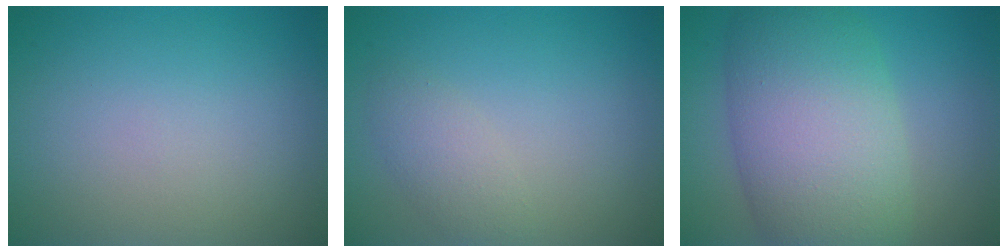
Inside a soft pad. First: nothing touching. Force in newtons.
{"total": 2.0, "press": 2.0, "slide": 0.2}
{"total": 10.9, "press": 10.9, "slide": 0.3}